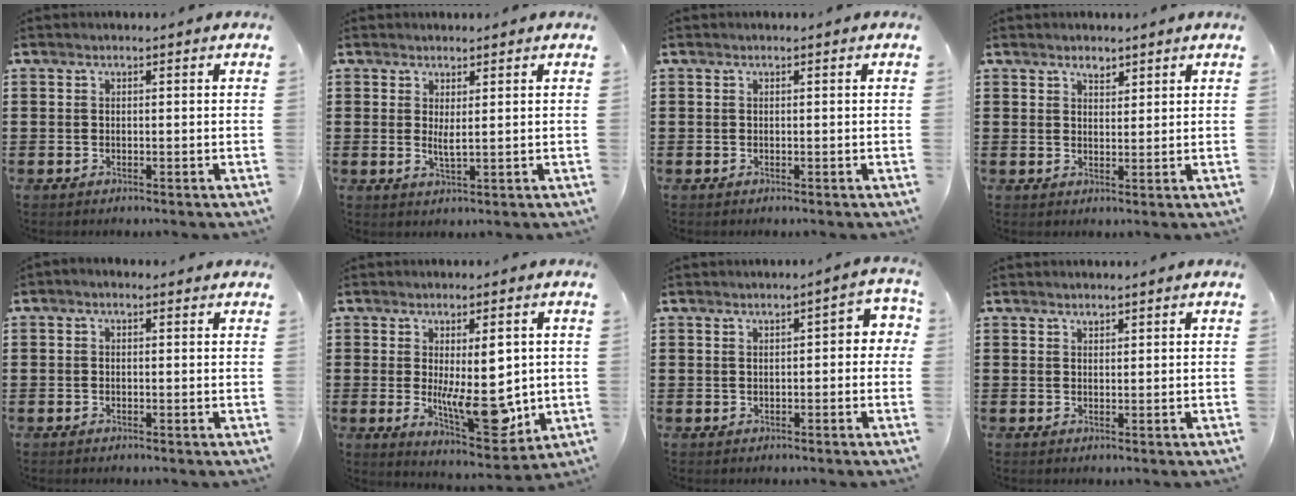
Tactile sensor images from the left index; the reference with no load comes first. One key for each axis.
{"total": 2.0, "fx": 0.9, "fy": 0.1, "fz": 1.8, "tx": -0.037, "ty": -0.004, "tz": 0.016}
{"total": 0.0}
{"total": 1.9, "fx": 1.7, "fy": 0.8, "fz": 0.5, "tx": -0.005, "ty": -0.002, "tz": 0.030}
{"total": 0.6, "fx": -0.2, "fy": 0.3, "fz": 0.5, "tx": -0.009, "ty": 0.000, "tz": -0.004}
{"total": 10.7, "fx": -0.4, "fy": 4.3, "fz": 9.8, "tx": -0.149, "ty": -0.015, "tz": -0.003}
{"total": 2.9, "fx": 0.1, "fy": 1.0, "fz": 2.7, "tx": -0.034, "ty": 0.000, "tz": -0.005}
{"total": 0.9, "fx": 0.8, "fy": 0.2, "fz": 0.0, "tx": -0.003, "ty": -0.001, "tz": 0.016}